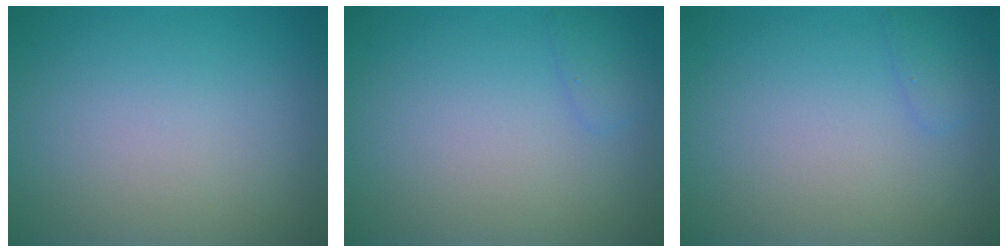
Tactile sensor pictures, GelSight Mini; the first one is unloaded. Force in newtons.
{"total": 1.0, "press": 1.0, "slide": 0.1}
{"total": 1.0, "press": 1.0, "slide": 0.1}